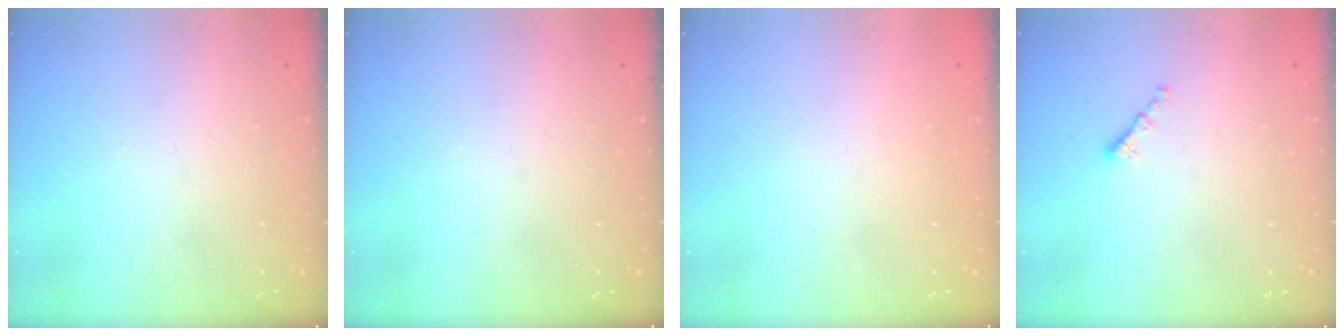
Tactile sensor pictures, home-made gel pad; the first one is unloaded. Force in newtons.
{"total": 0.0}
{"total": 0.9, "press": 0.8, "slide": 0.3}
{"total": 1.2, "press": 1.1, "slide": 0.5}